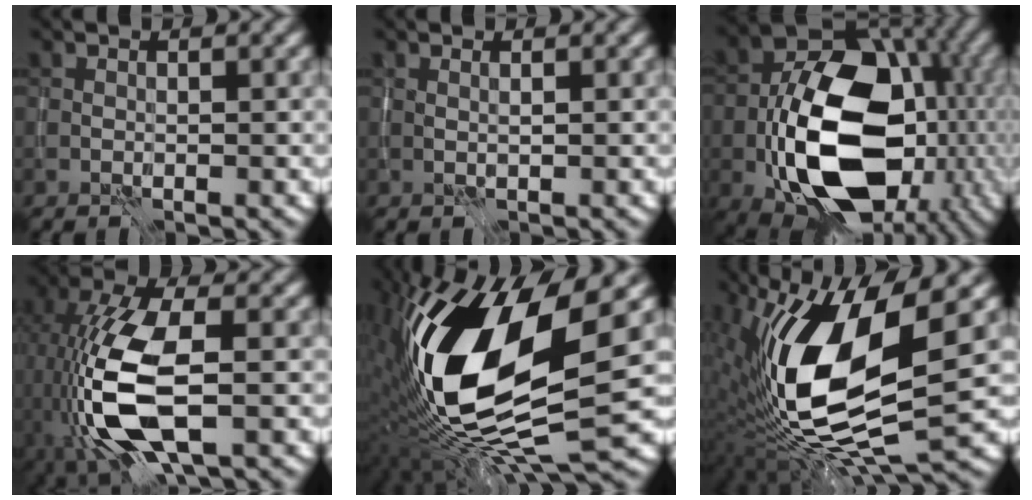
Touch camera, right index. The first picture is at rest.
{"total": 0.6, "force": [0.4, -0.1, 0.5], "torque": [-0.012, -0.001, 0.008]}
{"total": 16.7, "force": [-4.4, 10.8, 12.0], "torque": [-0.187, -0.019, -0.073]}
{"total": 10.9, "force": [-2.5, 4.6, 9.5], "torque": [-0.213, -0.002, -0.052]}
{"total": 17.1, "force": [0.5, 6.4, 15.9], "torque": [-0.319, 0.001, 0.010]}
{"total": 14.2, "force": [0.6, 5.2, 13.2], "torque": [-0.261, -0.011, 0.005]}